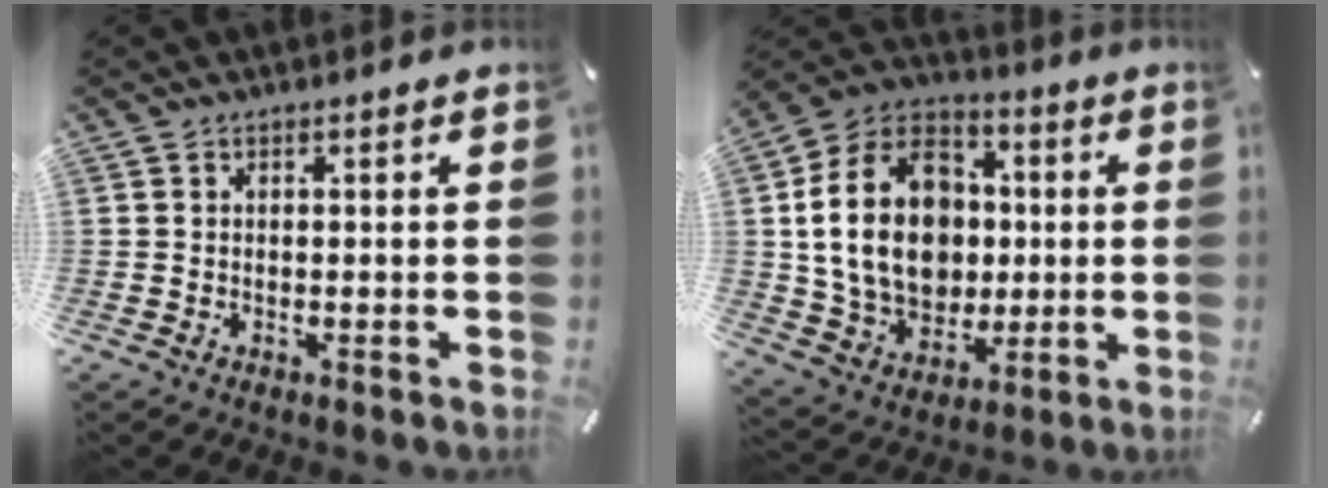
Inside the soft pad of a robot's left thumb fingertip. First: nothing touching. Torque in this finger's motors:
{"motor_torque": [1.22, 1.72, 1.91, -0.85, 0.32]}